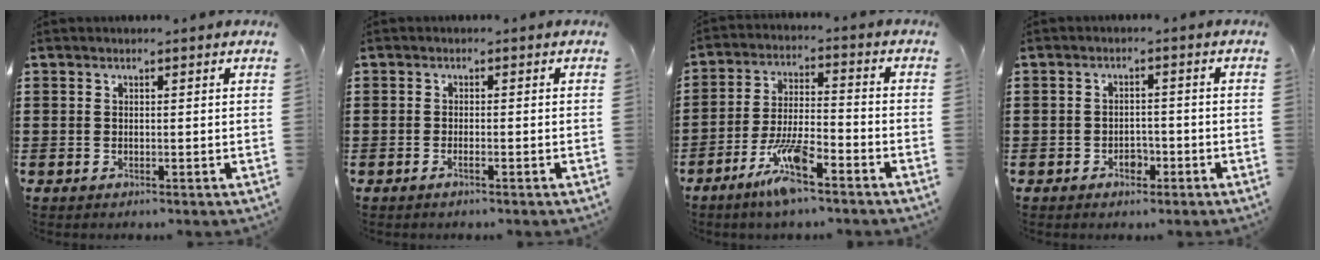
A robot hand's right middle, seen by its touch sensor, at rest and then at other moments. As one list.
[{"total": 0.9, "force": [-0.5, 0.0, 0.7], "torque": [-0.012, -0.003, -0.009]}, {"total": 8.7, "force": [-5.5, 1.8, 6.5], "torque": [-0.140, -0.002, -0.104]}, {"total": 2.4, "force": [-1.6, 1.4, 1.3], "torque": [-0.028, 0.003, -0.032]}]